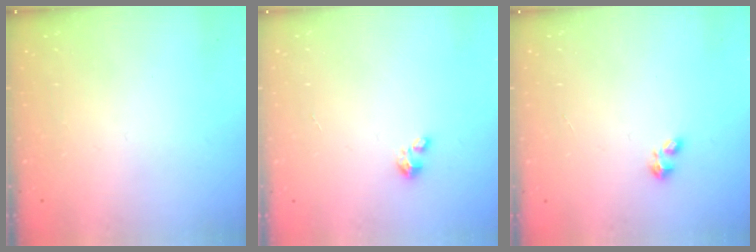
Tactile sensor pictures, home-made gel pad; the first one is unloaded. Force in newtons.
{"total": 1.5, "press": 1.5, "slide": 0.1}
{"total": 1.5, "press": 1.5, "slide": 0.3}